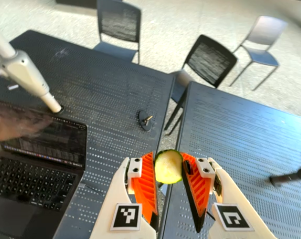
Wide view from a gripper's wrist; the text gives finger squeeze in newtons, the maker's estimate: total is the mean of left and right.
{"total": 6.1, "left": 5.8, "right": 6.5}